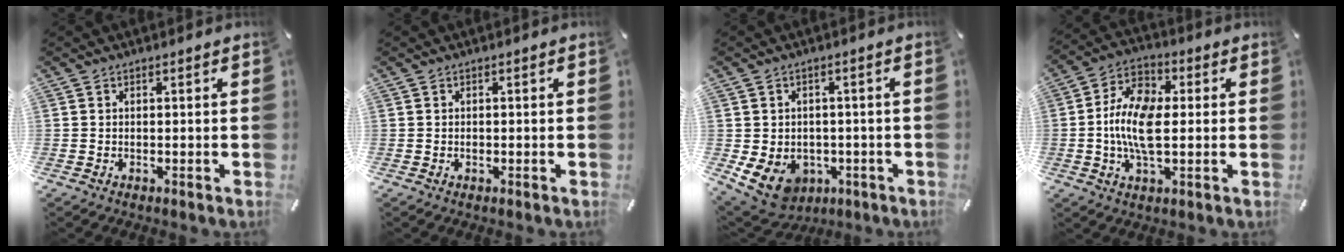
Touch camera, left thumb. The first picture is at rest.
{"total": 0.5, "force": [-0.2, 0.4, 0.3], "torque": [-0.006, 0.002, -0.005]}
{"total": 8.4, "force": [-2.8, 6.8, 3.9], "torque": [-0.097, 0.001, -0.050]}
{"total": 12.1, "force": [-0.8, 6.5, 10.1], "torque": [-0.221, 0.004, -0.015]}